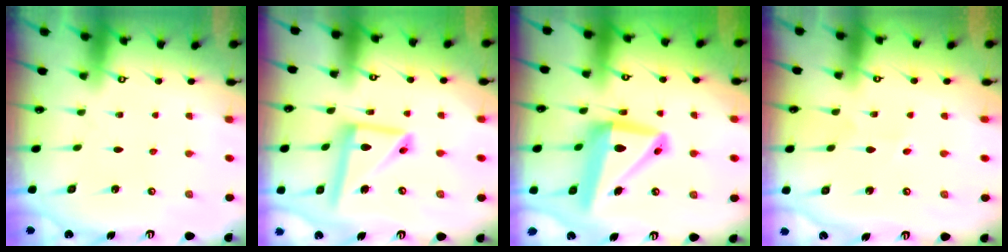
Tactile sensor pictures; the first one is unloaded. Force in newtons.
{"total": 12.8, "press": 12.7, "slide": 1.2}
{"total": 13.7, "press": 13.5, "slide": 2.6}
{"total": 2.9, "press": 2.8, "slide": 0.4}